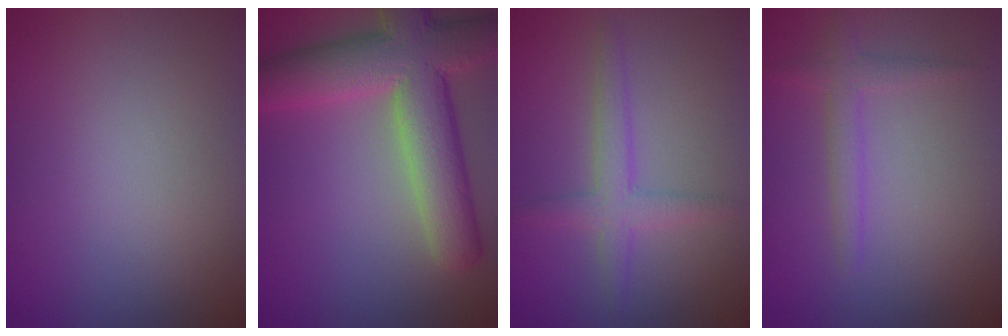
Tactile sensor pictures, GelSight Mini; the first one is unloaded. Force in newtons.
{"total": 9.9, "press": 9.9, "slide": 0.6}
{"total": 2.7, "press": 2.7, "slide": 0.2}
{"total": 1.9, "press": 1.9, "slide": 0.1}